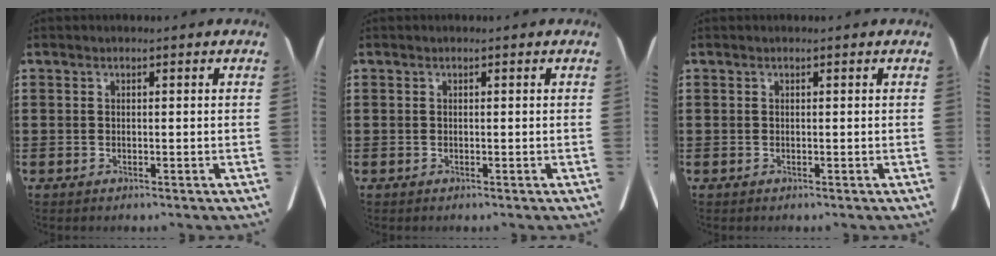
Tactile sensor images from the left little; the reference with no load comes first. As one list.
[{"total": 0.0}, {"total": 0.0}]